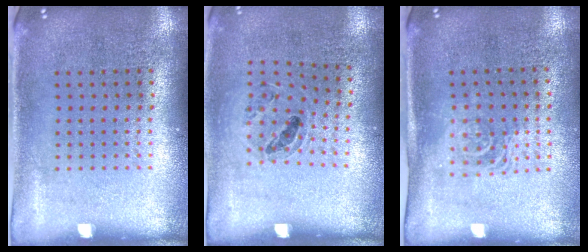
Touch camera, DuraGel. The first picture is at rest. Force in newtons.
{"total": 0.9, "press": 0.8, "slide": 0.3}
{"total": 1.6, "press": 1.3, "slide": 0.9}